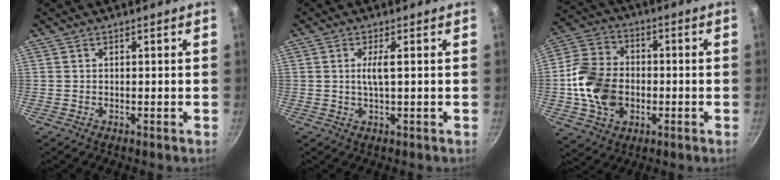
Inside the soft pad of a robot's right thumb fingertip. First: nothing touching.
{"total": 3.1, "force": [0.4, 0.4, 3.1], "torque": [-0.072, 0.000, 0.009]}
{"total": 14.6, "force": [-1.9, 11.1, 9.4], "torque": [-0.159, 0.017, -0.039]}